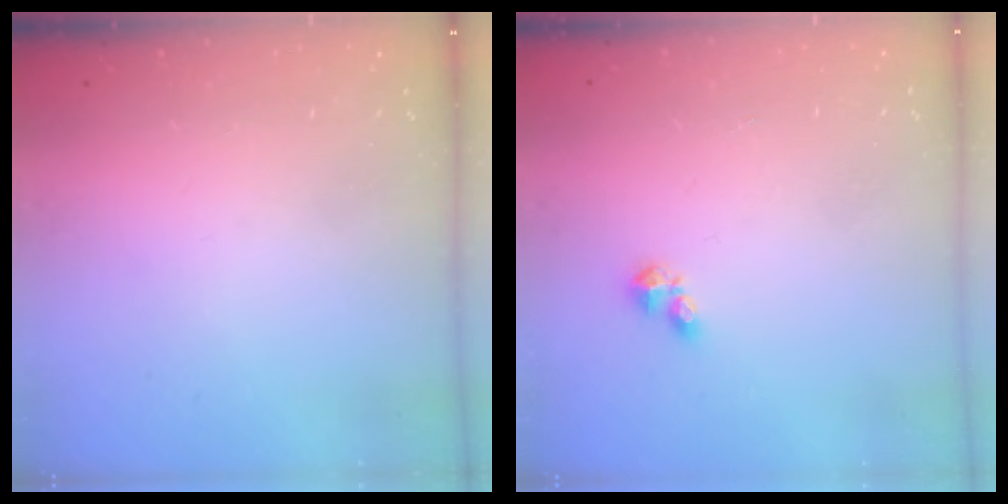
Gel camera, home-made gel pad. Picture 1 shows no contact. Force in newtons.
{"total": 4.2, "press": 4.2, "slide": 0.6}